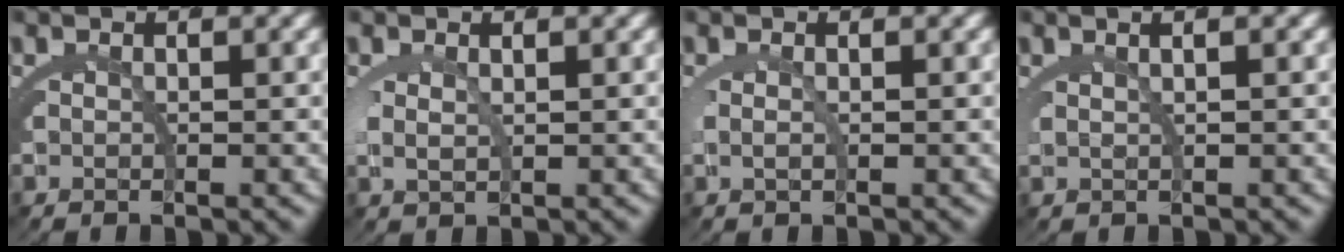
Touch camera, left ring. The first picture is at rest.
{"total": 1.3, "force": [0.6, 0.2, 1.1], "torque": [-0.036, -0.012, 0.023]}
{"total": 0.9, "force": [0.2, -0.2, 0.9], "torque": [-0.027, -0.008, 0.009]}
{"total": 2.3, "force": [1.3, 0.3, 1.9], "torque": [-0.021, 0.011, 0.021]}